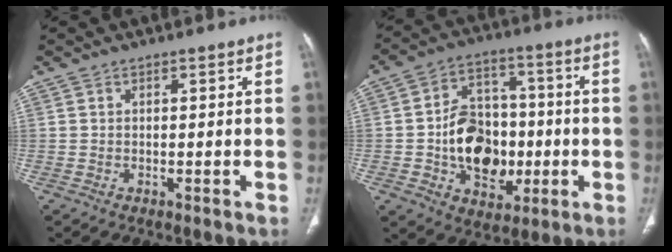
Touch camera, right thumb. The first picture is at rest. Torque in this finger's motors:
{"motor_torque": [1.31, 1.05, 0.79, -0.89, 0.10]}